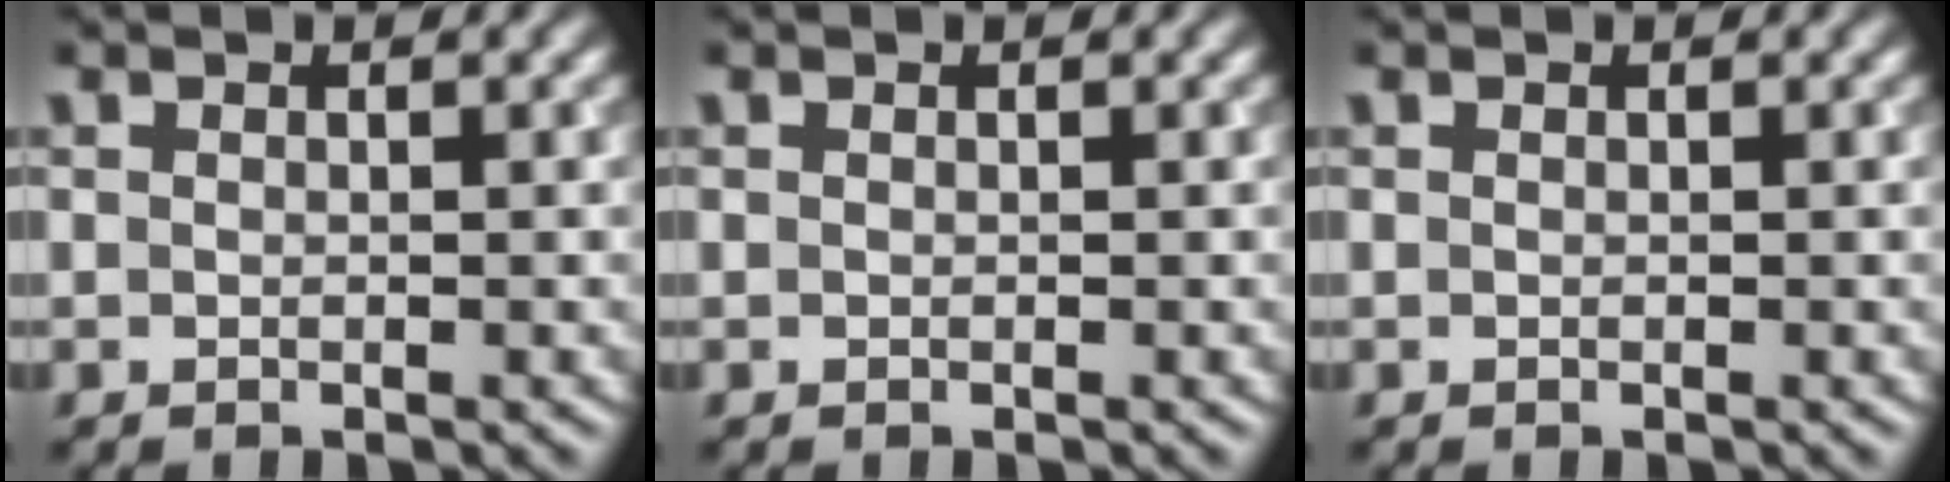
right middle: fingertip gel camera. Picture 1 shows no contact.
{"total": 0.0}
{"total": 0.0}